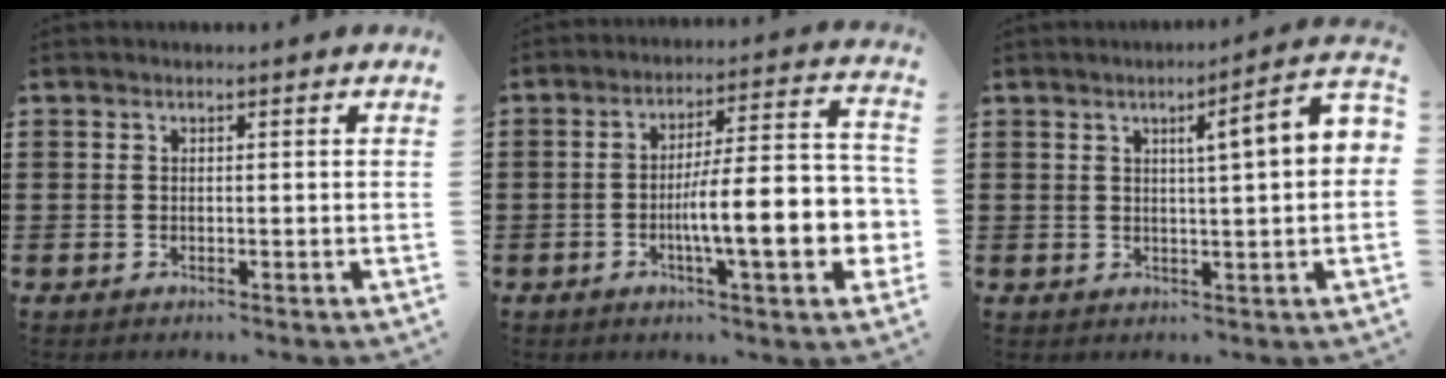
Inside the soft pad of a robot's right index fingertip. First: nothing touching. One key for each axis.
{"total": 13.2, "fx": -3.3, "fy": 2.9, "fz": 12.4, "tx": -0.183, "ty": -0.018, "tz": -0.064}
{"total": 5.2, "fx": 1.2, "fy": 0.1, "fz": 5.1, "tx": -0.080, "ty": -0.010, "tz": 0.011}